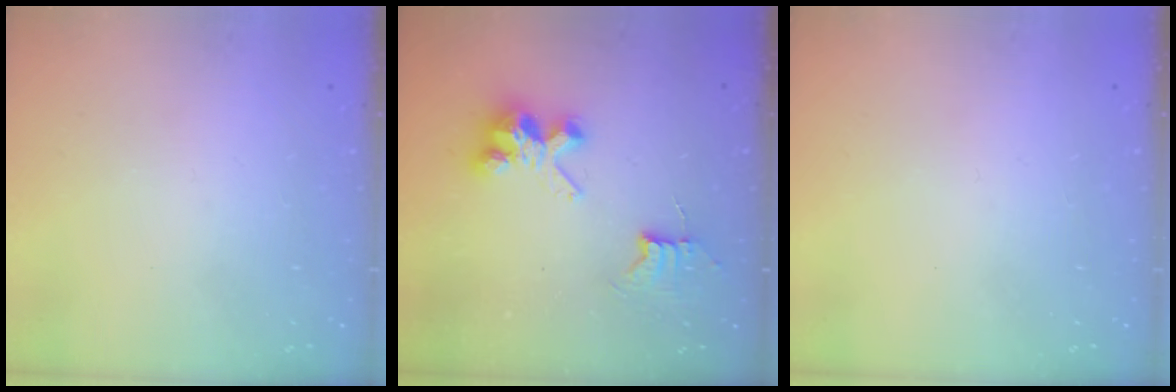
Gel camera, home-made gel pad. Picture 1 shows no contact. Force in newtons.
{"total": 8.7, "press": 8.7, "slide": 0.6}
{"total": 0.0}